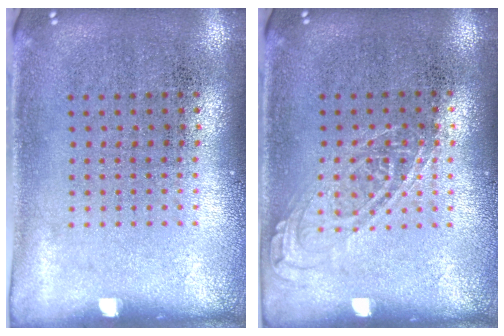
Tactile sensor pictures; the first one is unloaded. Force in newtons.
{"total": 1.1, "press": 1.0, "slide": 0.3}